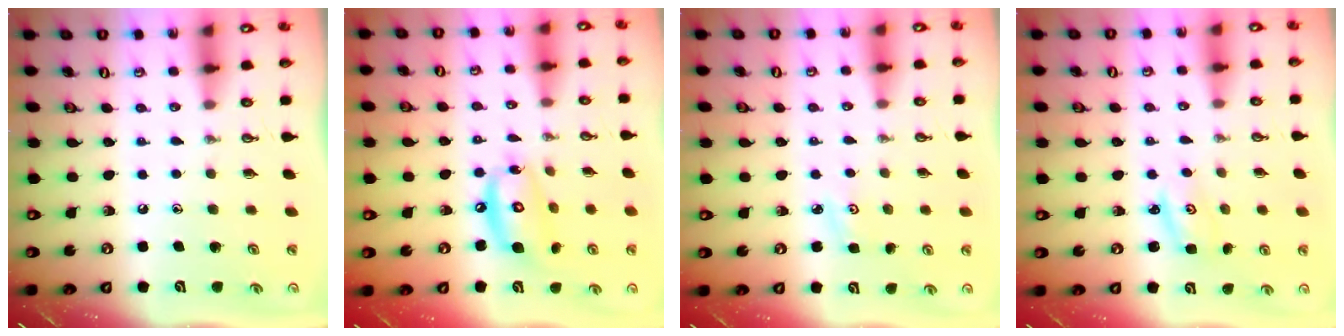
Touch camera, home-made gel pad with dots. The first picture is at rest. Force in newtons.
{"total": 12.9, "press": 12.8, "slide": 1.5}
{"total": 2.7, "press": 2.6, "slide": 0.4}
{"total": 2.9, "press": 2.9, "slide": 0.4}